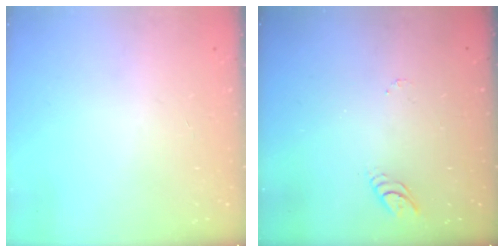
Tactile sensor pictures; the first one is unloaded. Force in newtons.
{"total": 3.5, "press": 3.5, "slide": 0.5}